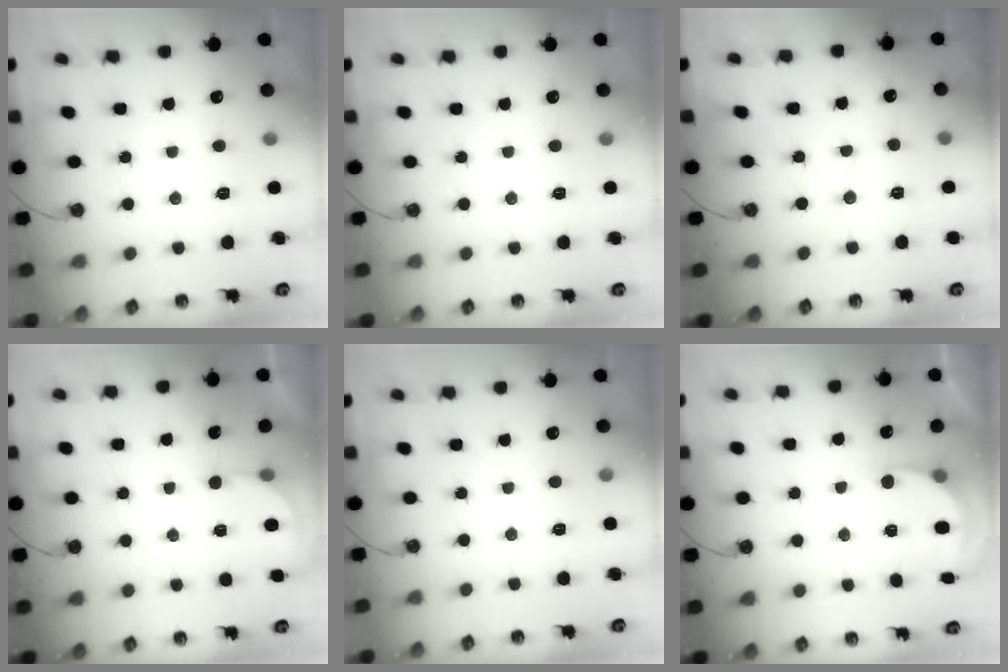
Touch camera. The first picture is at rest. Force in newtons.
{"total": 0.0}
{"total": 3.8, "press": 3.6, "slide": 1.0}
{"total": 2.9, "press": 2.9, "slide": 0.2}
{"total": 0.0}
{"total": 3.5, "press": 3.4, "slide": 0.8}